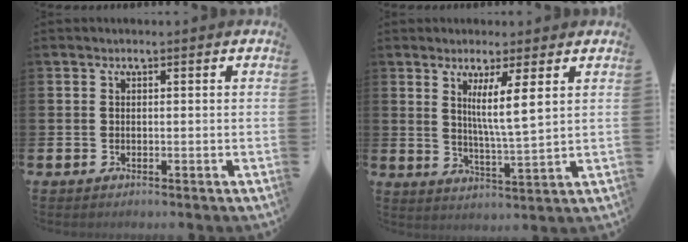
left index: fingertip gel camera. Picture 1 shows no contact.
{"total": 5.2, "force": [3.5, -0.4, 3.8], "torque": [-0.067, -0.029, 0.052]}